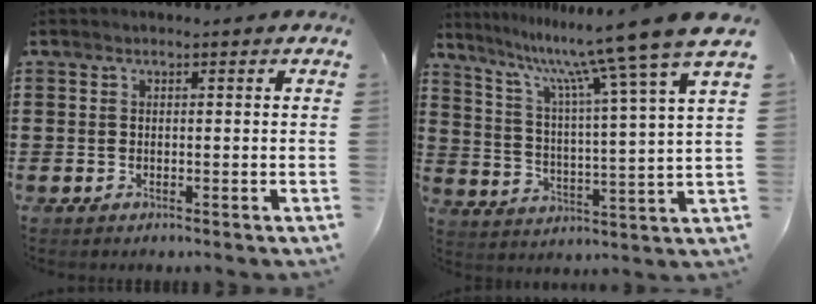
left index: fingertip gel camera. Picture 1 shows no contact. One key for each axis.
{"total": 11.5, "fx": 9.8, "fy": -1.4, "fz": 5.9, "tx": -0.137, "ty": -0.068, "tz": 0.149}